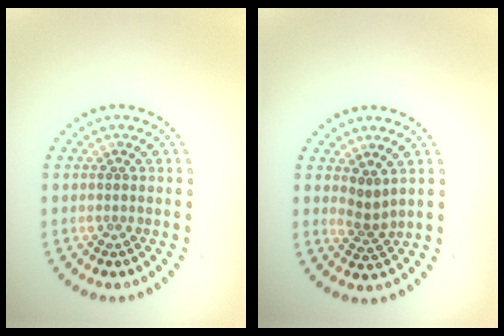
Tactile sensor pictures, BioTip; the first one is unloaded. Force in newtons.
{"total": 1.8, "press": 1.2, "slide": 1.4}